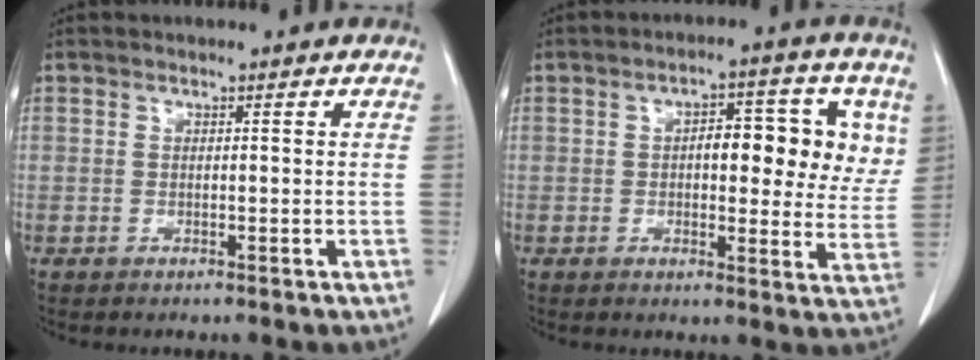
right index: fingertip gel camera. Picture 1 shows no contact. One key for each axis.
{"total": 10.4, "fx": 2.6, "fy": 4.6, "fz": 9.0, "tx": -0.106, "ty": 0.024, "tz": 0.031}